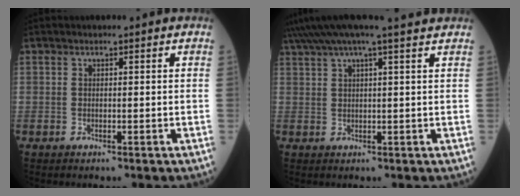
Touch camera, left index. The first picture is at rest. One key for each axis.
{"total": 10.9, "fx": 9.2, "fy": -0.7, "fz": 5.9, "tx": -0.103, "ty": 0.037, "tz": 0.122}